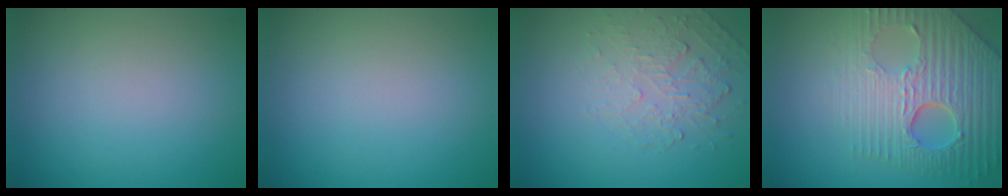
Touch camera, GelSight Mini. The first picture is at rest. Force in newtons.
{"total": 0.0}
{"total": 2.2, "press": 1.1, "slide": 1.9}
{"total": 7.1, "press": 5.7, "slide": 4.2}